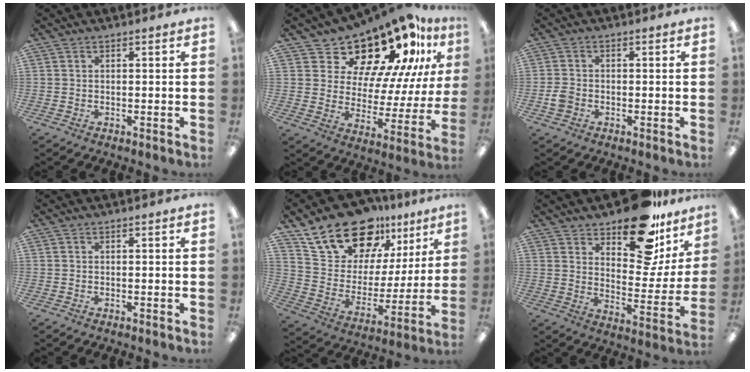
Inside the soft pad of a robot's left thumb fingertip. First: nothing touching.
{"total": 16.8, "force": [14.4, 5.8, 6.5], "torque": [-0.116, -0.124, 0.241]}
{"total": 3.0, "force": [-1.0, 2.4, 1.4], "torque": [-0.023, 0.008, -0.018]}
{"total": 0.0}
{"total": 20.8, "force": [15.5, 11.2, 8.2], "torque": [-0.154, -0.101, 0.282]}
{"total": 18.4, "force": [14.1, 7.7, 8.9], "torque": [-0.119, -0.099, 0.239]}